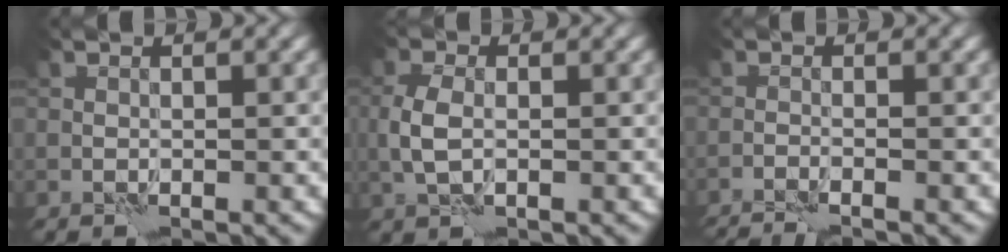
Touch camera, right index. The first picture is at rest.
{"total": 2.5, "force": [0.0, 1.4, 2.1], "torque": [-0.051, 0.001, -0.002]}
{"total": 3.0, "force": [-2.8, 0.1, 1.2], "torque": [-0.025, -0.004, -0.047]}